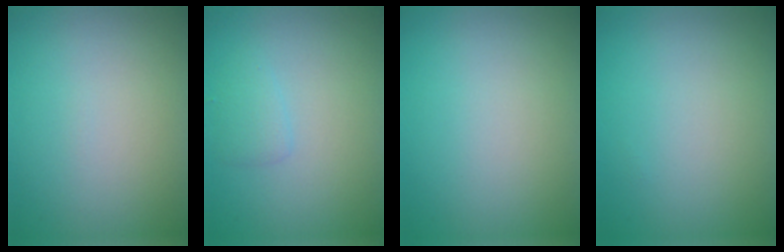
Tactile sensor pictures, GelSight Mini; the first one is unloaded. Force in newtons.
{"total": 1.2, "press": 1.2, "slide": 0.1}
{"total": 0.0}
{"total": 0.0}